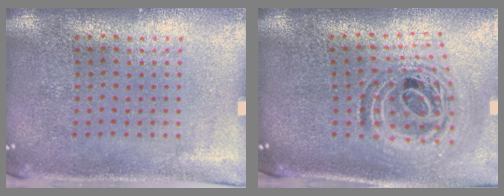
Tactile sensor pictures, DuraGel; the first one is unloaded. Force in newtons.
{"total": 1.2, "press": 1.1, "slide": 0.5}